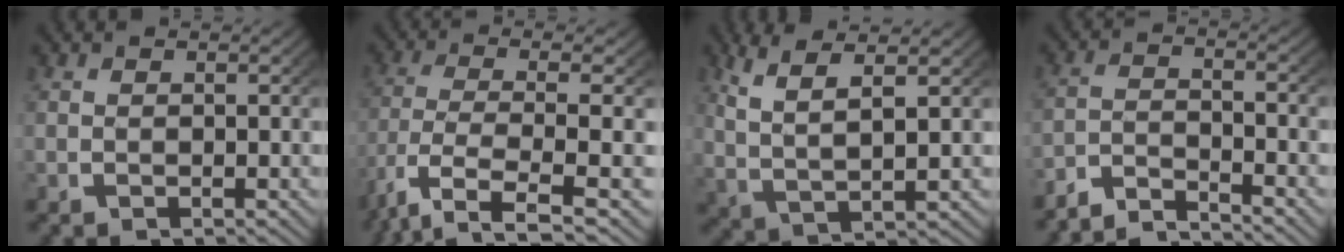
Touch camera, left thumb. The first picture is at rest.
{"total": 8.3, "force": [-2.6, 3.7, 7.0], "torque": [-0.168, -0.030, -0.017]}
{"total": 7.8, "force": [3.7, 4.0, 5.6], "torque": [-0.113, 0.006, 0.062]}
{"total": 4.5, "force": [-4.1, 1.3, 1.6], "torque": [-0.029, -0.008, -0.077]}